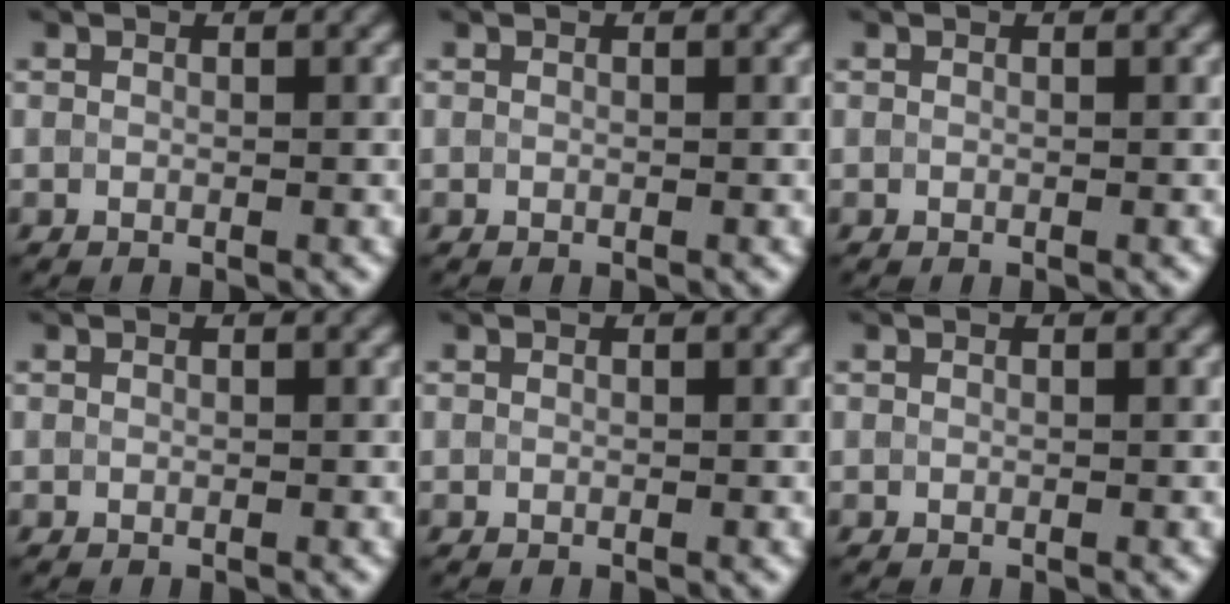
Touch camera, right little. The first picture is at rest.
{"total": 0.0}
{"total": 0.0}
{"total": 0.0}
{"total": 0.0}
{"total": 0.0}